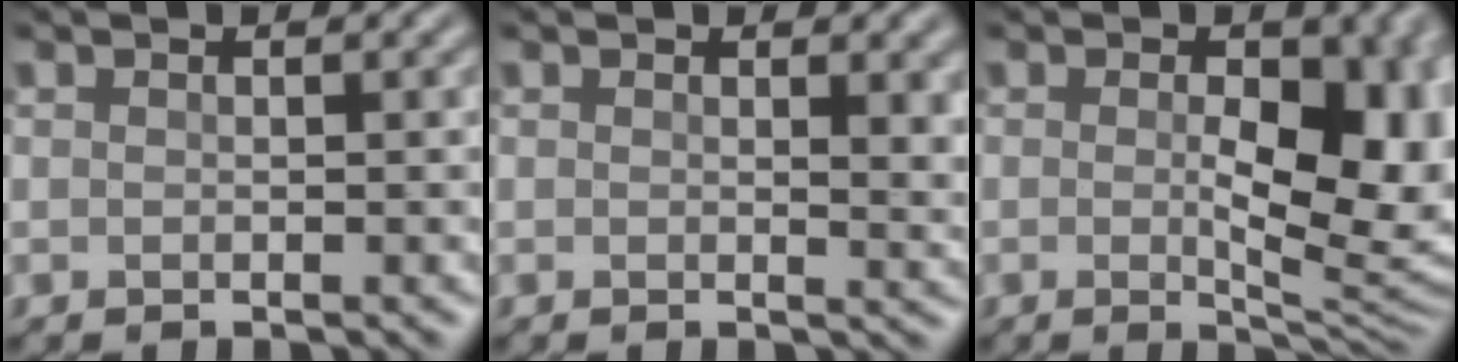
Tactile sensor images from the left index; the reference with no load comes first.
{"total": 2.5, "force": [0.9, 0.8, 2.2], "torque": [-0.021, -0.002, 0.016]}
{"total": 9.5, "force": [-0.1, 4.4, 8.4], "torque": [-0.093, -0.003, 0.003]}